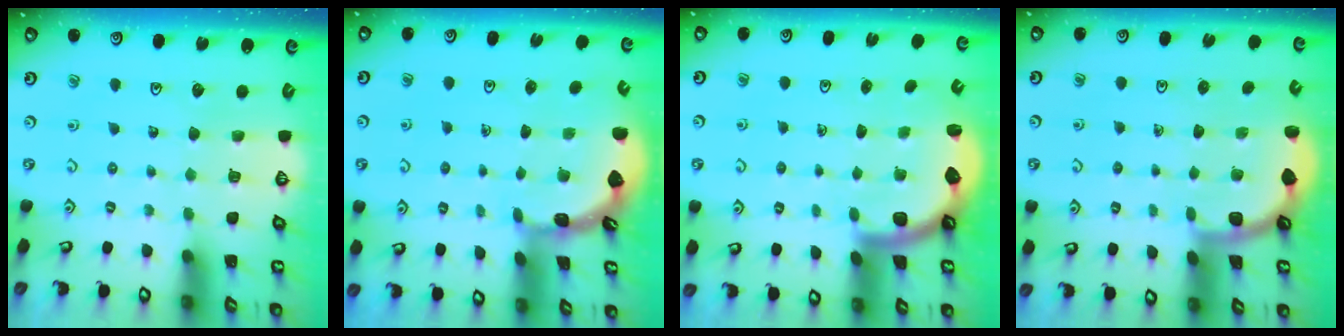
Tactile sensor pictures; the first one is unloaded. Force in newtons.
{"total": 1.8, "press": 1.8, "slide": 0.1}
{"total": 2.3, "press": 2.3, "slide": 0.4}
{"total": 1.9, "press": 1.9, "slide": 0.0}